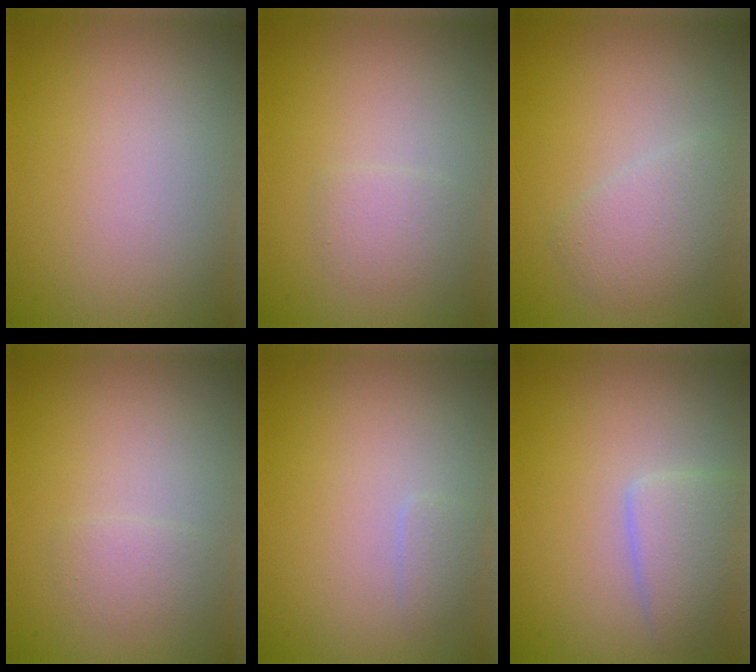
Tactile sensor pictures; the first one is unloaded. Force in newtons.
{"total": 1.3, "press": 1.3, "slide": 0.1}
{"total": 2.4, "press": 2.4, "slide": 0.2}
{"total": 1.2, "press": 1.2, "slide": 0.1}
{"total": 0.9, "press": 0.9, "slide": 0.0}
{"total": 2.9, "press": 2.9, "slide": 0.1}